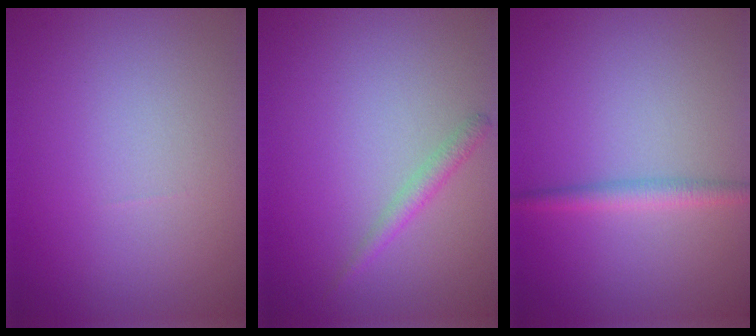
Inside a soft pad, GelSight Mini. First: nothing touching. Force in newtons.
{"total": 1.4, "press": 1.4, "slide": 0.1}
{"total": 1.7, "press": 1.7, "slide": 0.1}